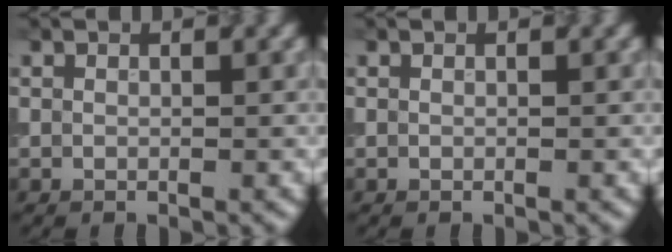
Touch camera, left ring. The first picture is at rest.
{"total": 0.0}